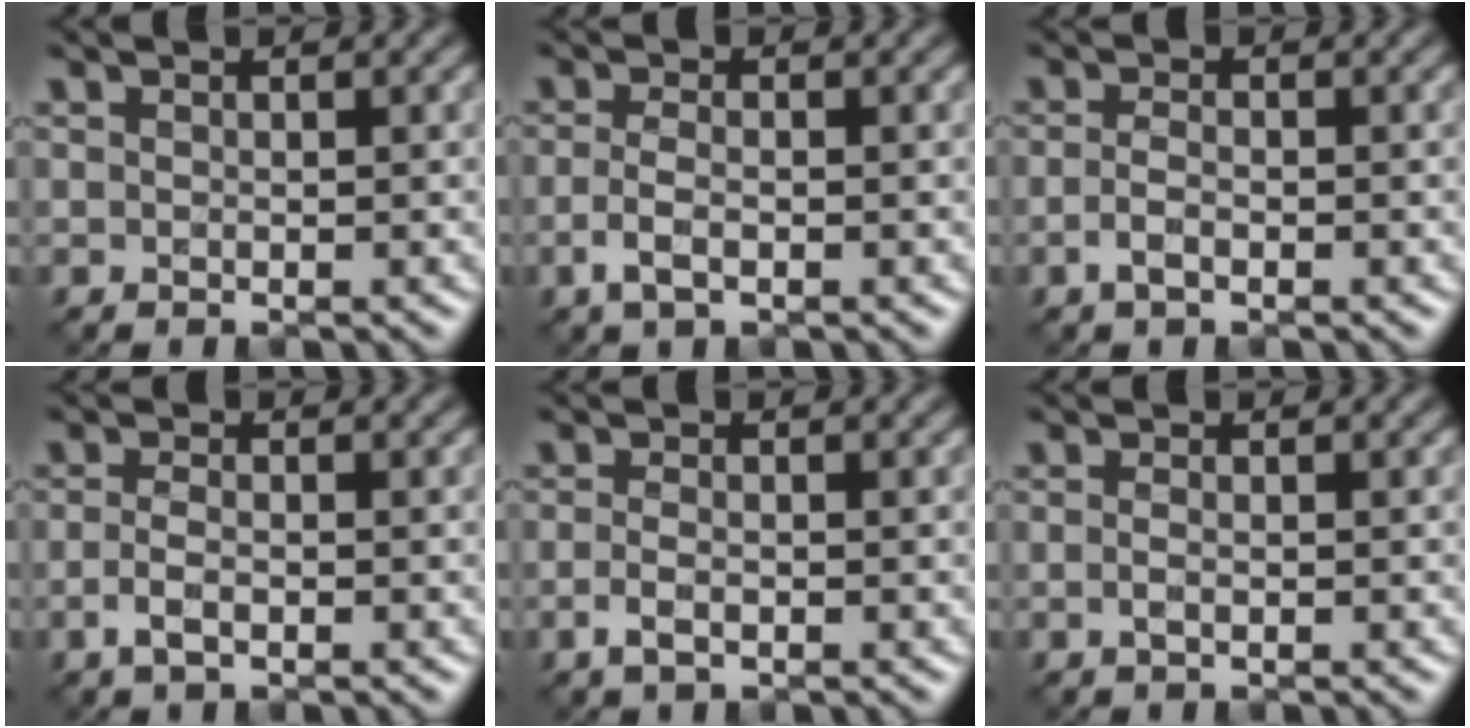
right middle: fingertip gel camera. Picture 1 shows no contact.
{"total": 2.3, "force": [-0.8, 1.0, 1.9], "torque": [-0.043, -0.004, -0.019]}
{"total": 1.6, "force": [-0.7, 0.7, 1.3], "torque": [-0.029, -0.002, -0.016]}
{"total": 1.9, "force": [-0.7, 0.8, 1.6], "torque": [-0.036, -0.004, -0.017]}
{"total": 1.7, "force": [-0.6, 0.8, 1.4], "torque": [-0.033, -0.005, -0.015]}
{"total": 1.0, "force": [-0.2, 0.4, 0.8], "torque": [-0.020, -0.003, -0.006]}